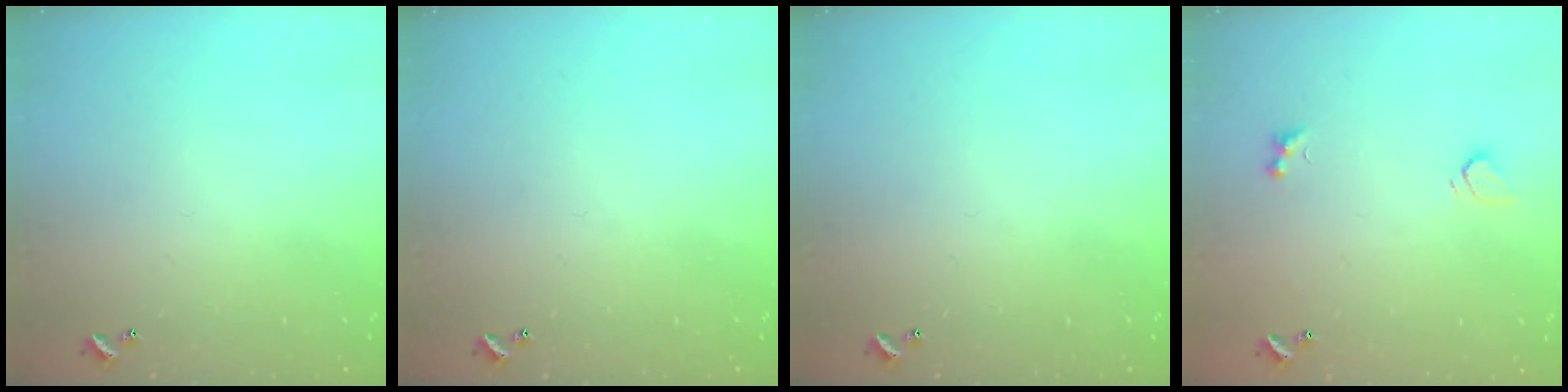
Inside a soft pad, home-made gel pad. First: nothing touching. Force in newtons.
{"total": 0.0}
{"total": 0.0}
{"total": 2.0, "press": 1.7, "slide": 1.0}